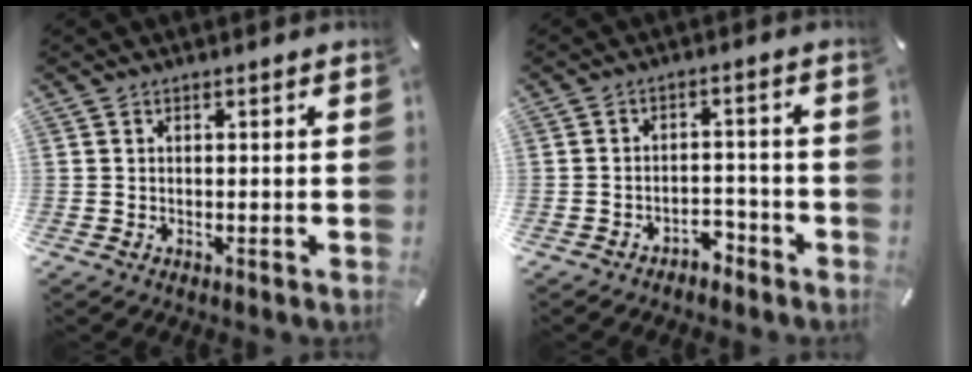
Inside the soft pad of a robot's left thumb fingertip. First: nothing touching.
{"total": 4.3, "force": [-3.4, 2.2, 1.5], "torque": [-0.022, 0.021, -0.065]}